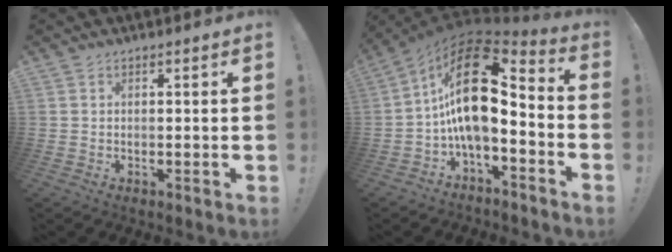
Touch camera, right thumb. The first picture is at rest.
{"total": 20.5, "force": [2.6, 10.1, 17.6], "torque": [-0.314, -0.011, 0.050]}